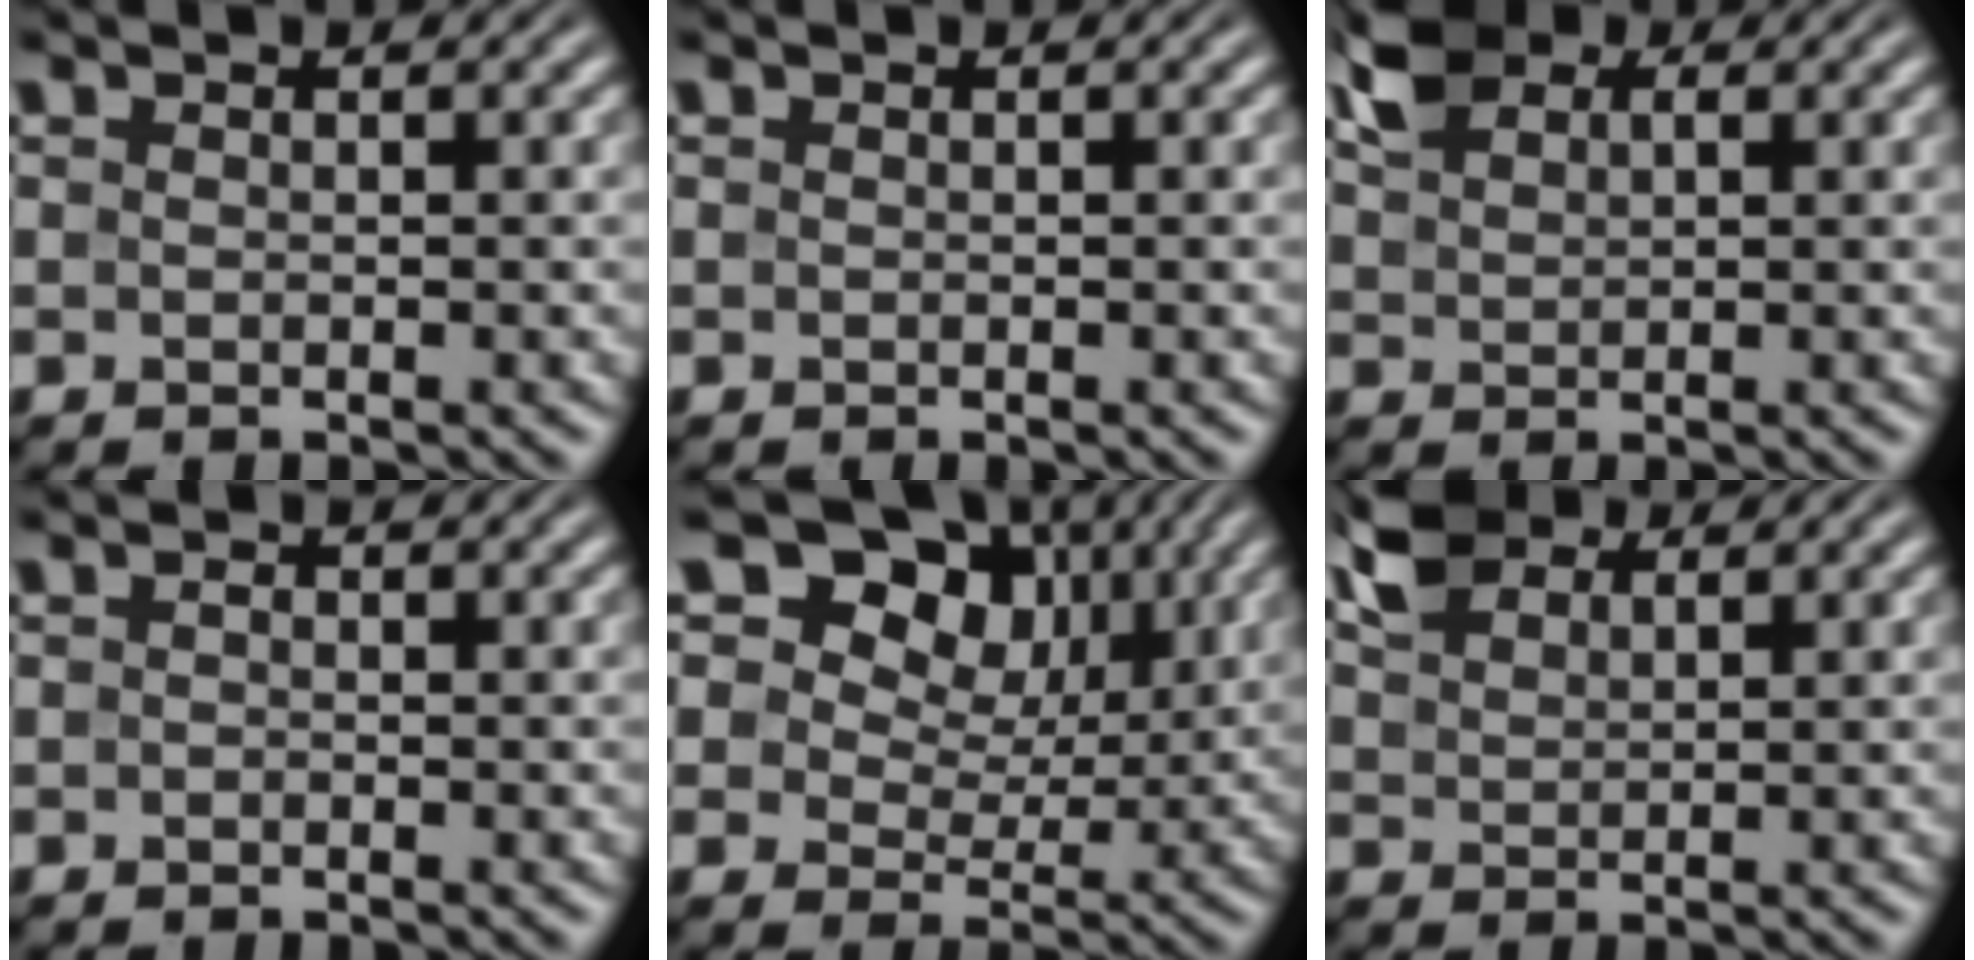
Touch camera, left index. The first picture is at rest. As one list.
[{"total": 0.0}, {"total": 3.2, "force": [1.9, 1.9, 1.6], "torque": [-0.039, 0.007, 0.038]}, {"total": 0.6, "force": [-0.2, 0.5, 0.3], "torque": [-0.003, -0.002, -0.005]}, {"total": 15.6, "force": [8.8, 10.1, 7.9], "torque": [-0.148, 0.045, 0.147]}, {"total": 3.7, "force": [2.7, 2.0, 1.6], "torque": [-0.041, 0.009, 0.054]}]